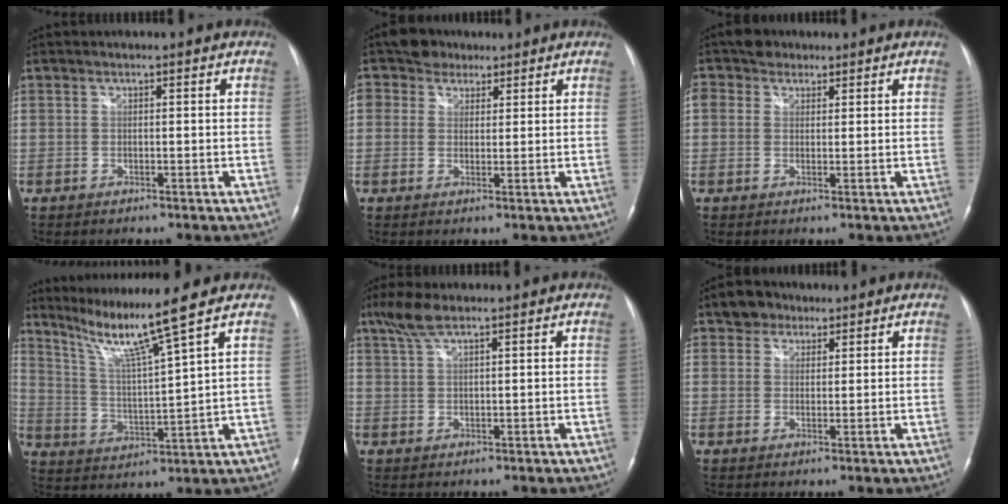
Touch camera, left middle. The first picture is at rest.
{"total": 4.9, "force": [3.1, 3.6, 0.9], "torque": [-0.022, 0.022, 0.056]}
{"total": 4.3, "force": [2.6, 3.2, 1.3], "torque": [-0.036, 0.026, 0.050]}
{"total": 10.0, "force": [7.6, -3.1, 5.7], "torque": [-0.101, -0.023, 0.143]}
{"total": 4.2, "force": [2.9, 0.7, 2.9], "torque": [-0.071, 0.016, 0.063]}
{"total": 3.8, "force": [2.5, 2.7, 0.7], "torque": [-0.015, 0.013, 0.041]}